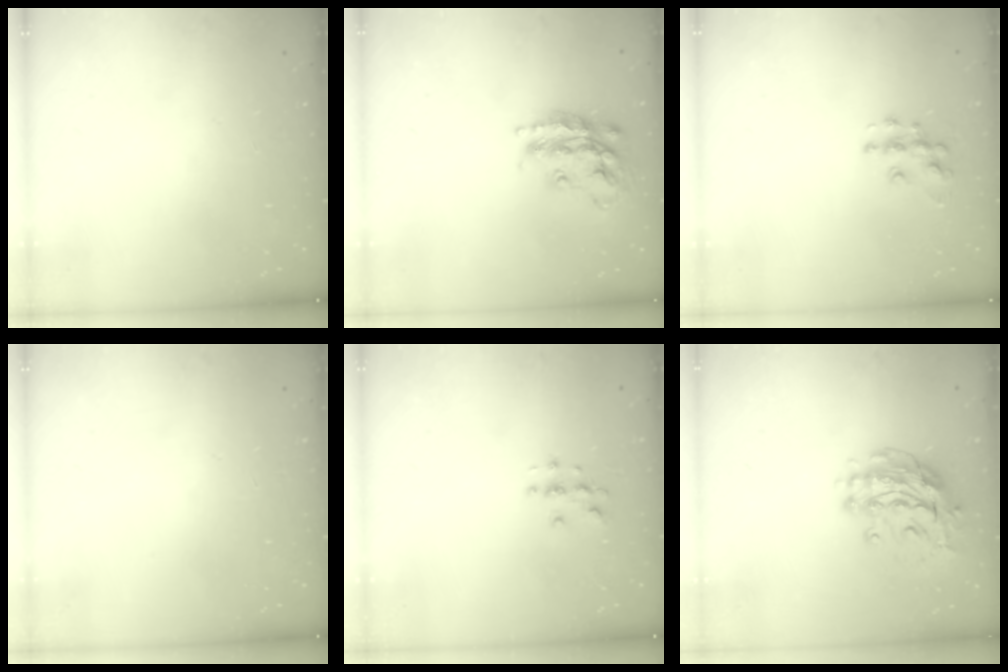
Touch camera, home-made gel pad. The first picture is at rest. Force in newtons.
{"total": 17.1, "press": 17.1, "slide": 1.0}
{"total": 7.9, "press": 7.9, "slide": 0.3}
{"total": 0.0}
{"total": 2.9, "press": 2.9, "slide": 0.3}
{"total": 13.7, "press": 13.6, "slide": 1.5}